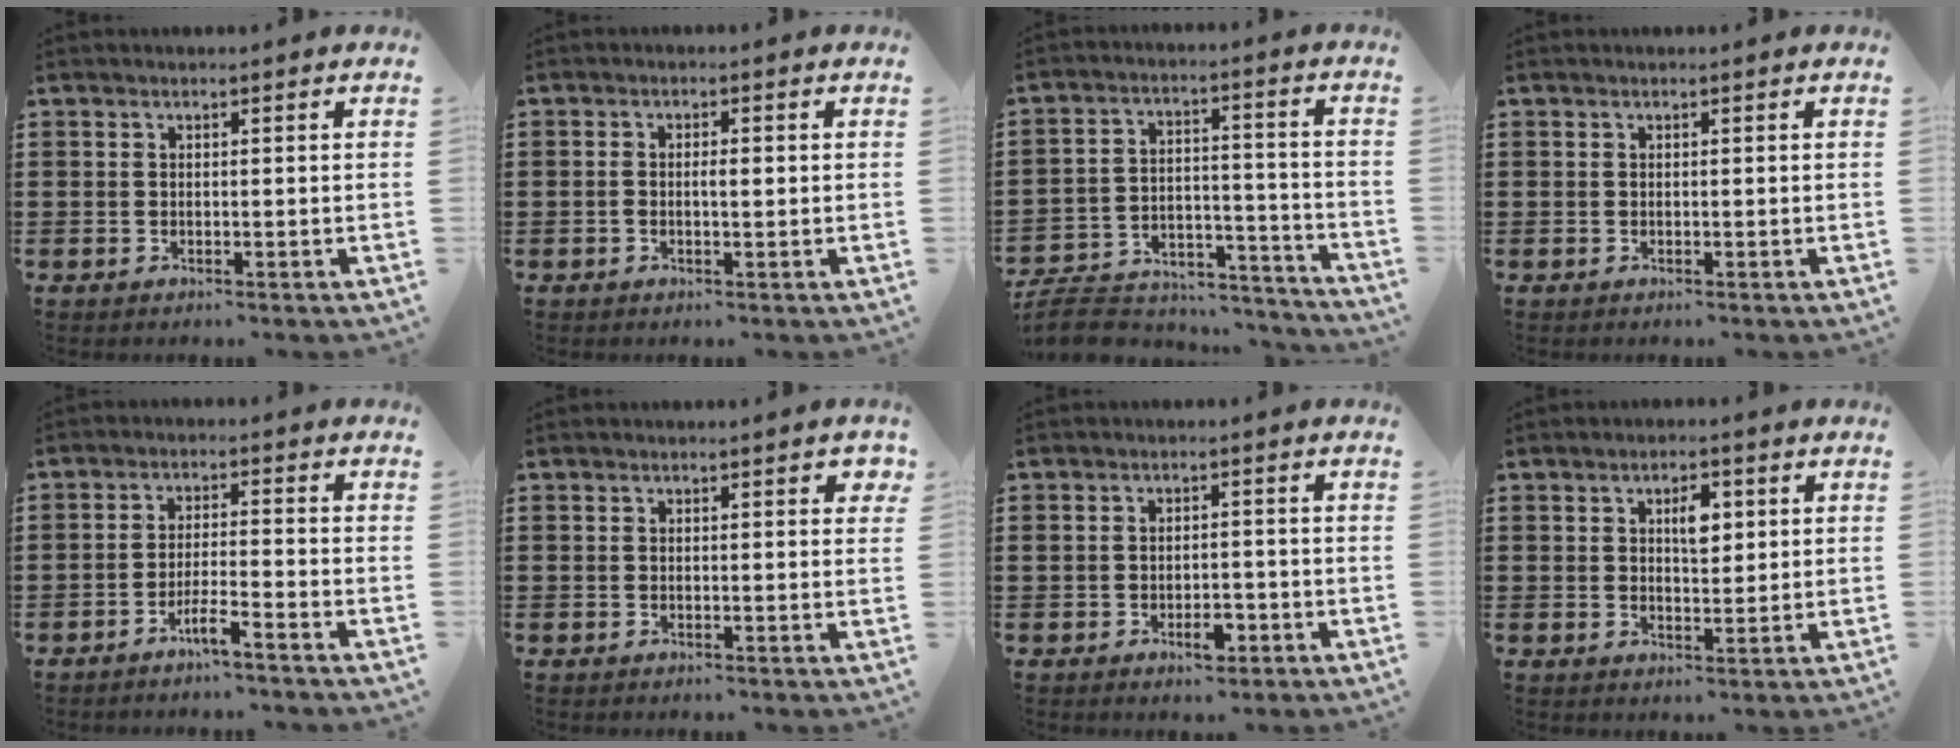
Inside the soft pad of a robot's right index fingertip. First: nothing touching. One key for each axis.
{"total": 2.0, "fx": -0.1, "fy": 0.7, "fz": 1.9, "tx": -0.035, "ty": 0.003, "tz": -0.004}
{"total": 8.4, "fx": -7.7, "fy": 2.2, "fz": 2.3, "tx": -0.043, "ty": 0.019, "tz": -0.150}
{"total": 0.0}
{"total": 3.9, "fx": -3.1, "fy": -0.1, "fz": 2.3, "tx": -0.048, "ty": 0.000, "tz": -0.060}
{"total": 1.0, "fx": 0.4, "fy": 0.4, "fz": 0.8, "tx": -0.008, "ty": 0.002, "tz": 0.005}
{"total": 3.4, "fx": -1.5, "fy": 1.8, "fz": 2.4, "tx": -0.044, "ty": 0.004, "tz": -0.028}
{"total": 4.1, "fx": 1.3, "fy": 1.9, "fz": 3.3, "tx": -0.046, "ty": 0.000, "tz": 0.016}